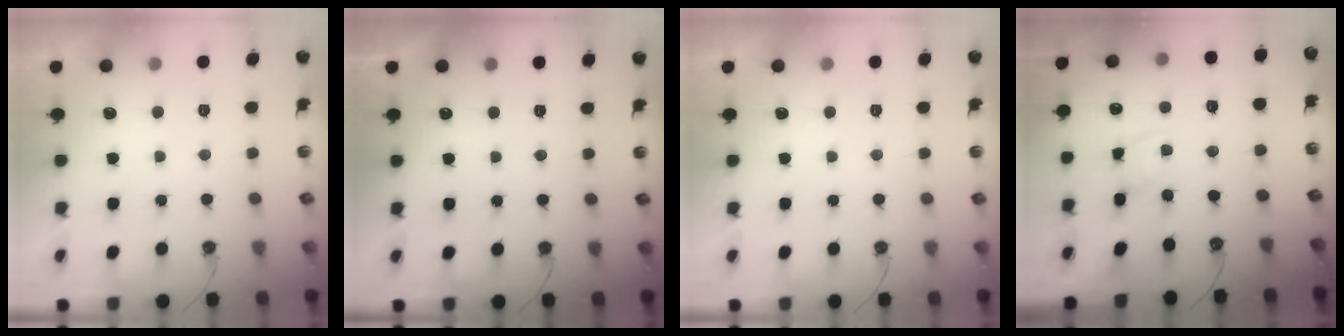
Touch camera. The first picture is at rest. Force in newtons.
{"total": 0.0}
{"total": 0.0}
{"total": 2.5, "press": 2.5, "slide": 0.1}